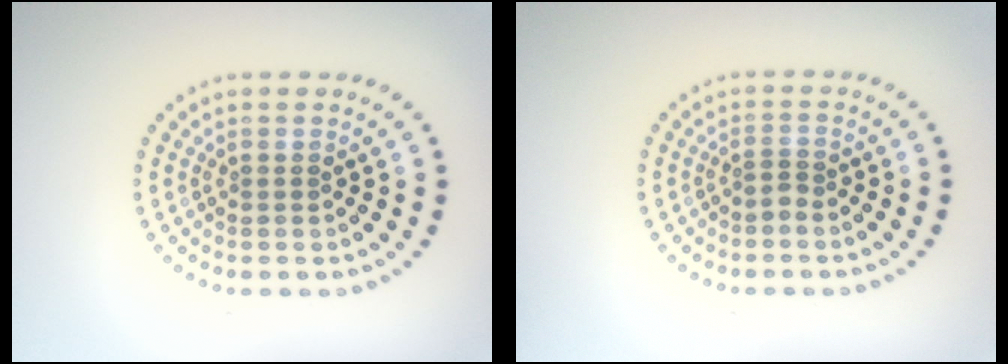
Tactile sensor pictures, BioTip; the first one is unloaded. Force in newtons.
{"total": 0.9, "press": 0.5, "slide": 0.7}